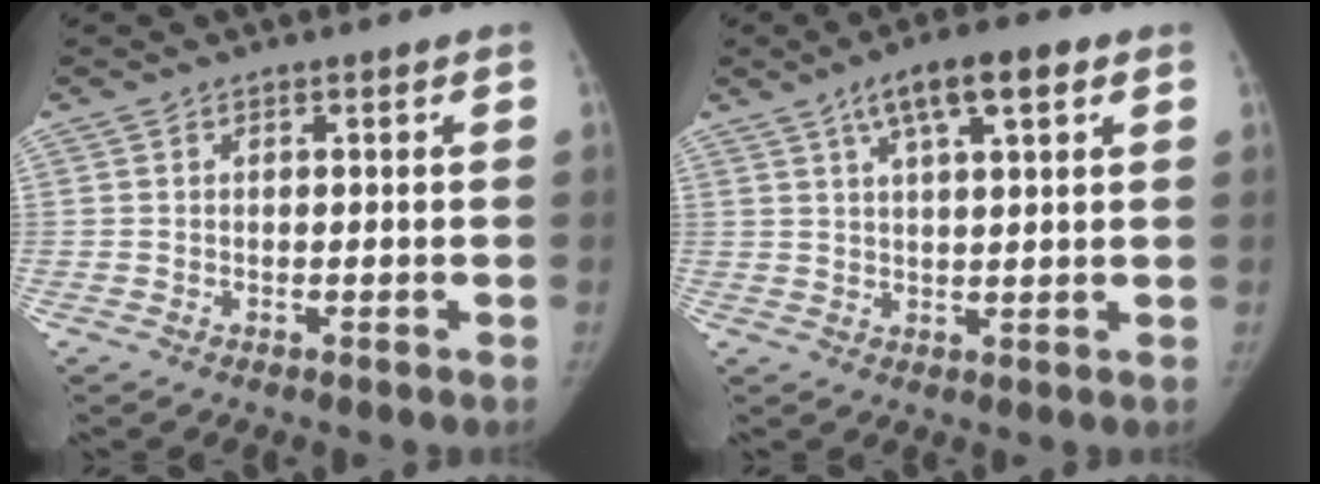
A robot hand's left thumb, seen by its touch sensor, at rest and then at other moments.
{"total": 9.0, "force": [4.5, 2.7, 7.3], "torque": [-0.112, 0.001, 0.071]}